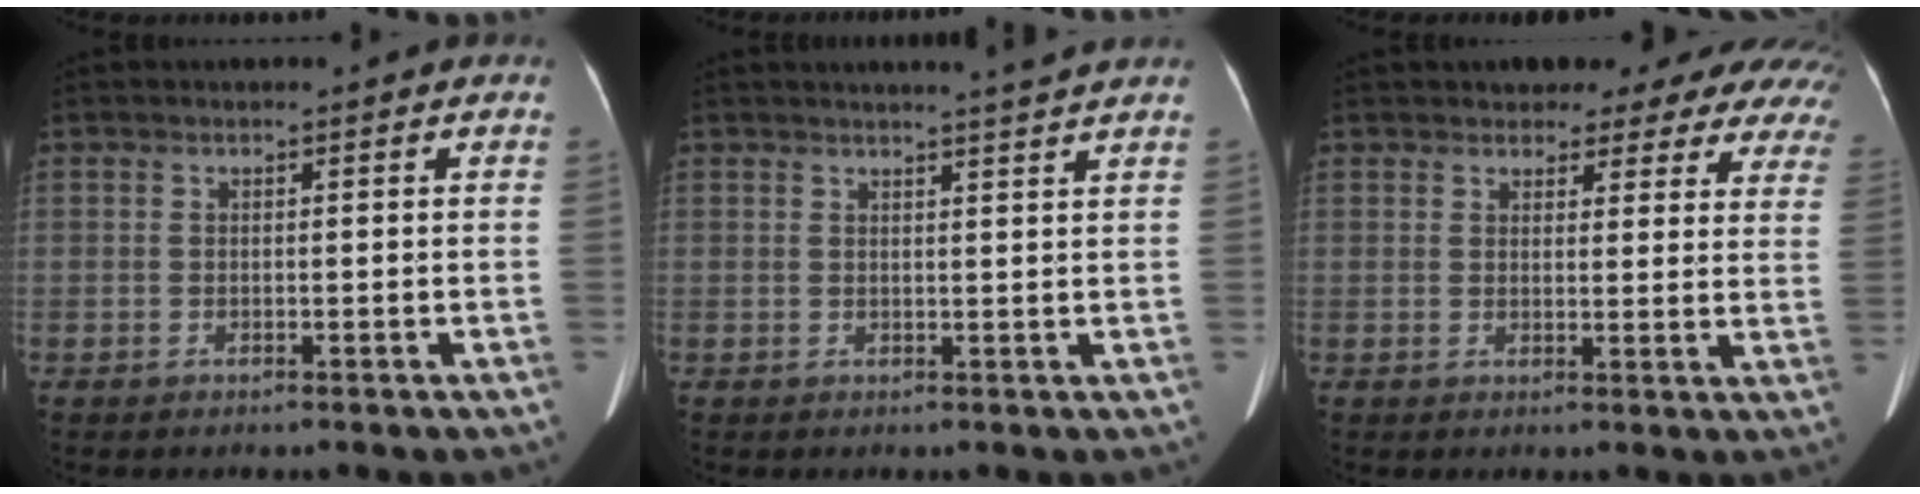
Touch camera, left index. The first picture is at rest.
{"total": 4.8, "force": [4.3, -1.3, 1.6], "torque": [-0.022, -0.004, 0.046]}
{"total": 16.8, "force": [15.4, 4.9, 4.8], "torque": [-0.040, -0.023, 0.152]}